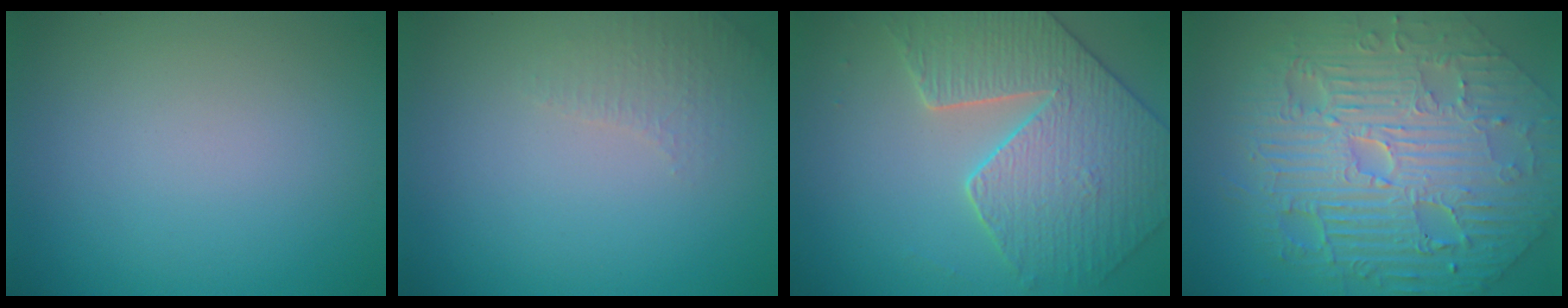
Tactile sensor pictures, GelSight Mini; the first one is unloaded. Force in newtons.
{"total": 1.6, "press": 1.6, "slide": 0.4}
{"total": 5.3, "press": 5.0, "slide": 1.8}
{"total": 11.8, "press": 7.7, "slide": 9.0}